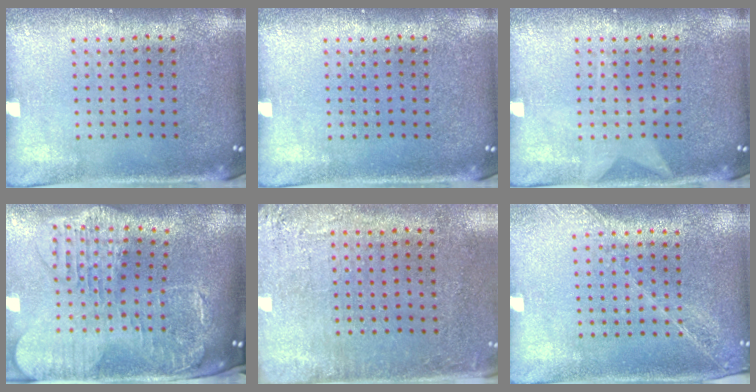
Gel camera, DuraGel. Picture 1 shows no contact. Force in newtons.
{"total": 0.0}
{"total": 1.0, "press": 1.0, "slide": 0.1}
{"total": 2.9, "press": 2.4, "slide": 1.5}
{"total": 2.7, "press": 2.3, "slide": 1.4}
{"total": 1.5, "press": 1.4, "slide": 0.5}